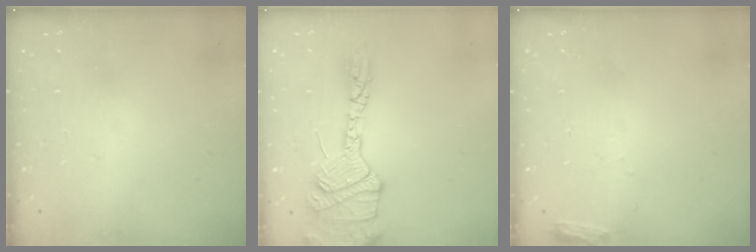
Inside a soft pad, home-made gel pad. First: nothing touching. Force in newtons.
{"total": 17.9, "press": 17.7, "slide": 2.5}
{"total": 4.2, "press": 4.2, "slide": 0.5}